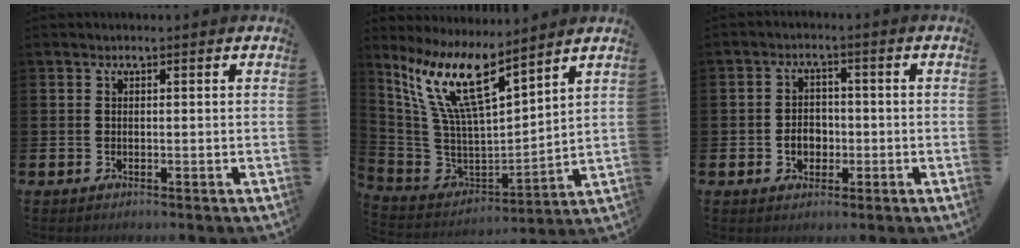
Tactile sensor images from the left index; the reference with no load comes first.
{"total": 11.7, "force": [7.8, 2.9, 8.1], "torque": [-0.196, -0.050, 0.135]}
{"total": 3.3, "force": [-0.9, 2.7, 1.8], "torque": [-0.023, -0.001, -0.024]}